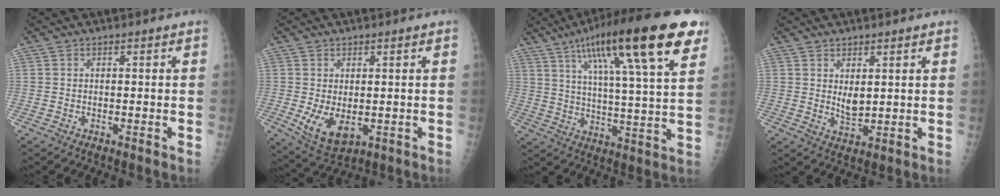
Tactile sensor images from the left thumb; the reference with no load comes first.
{"total": 7.1, "force": [-0.7, 4.1, 5.8], "torque": [-0.091, -0.019, 0.004]}
{"total": 25.3, "force": [13.6, 4.7, 20.8], "torque": [-0.320, -0.015, 0.210]}
{"total": 4.0, "force": [1.5, 2.0, 3.2], "torque": [-0.047, -0.019, 0.031]}